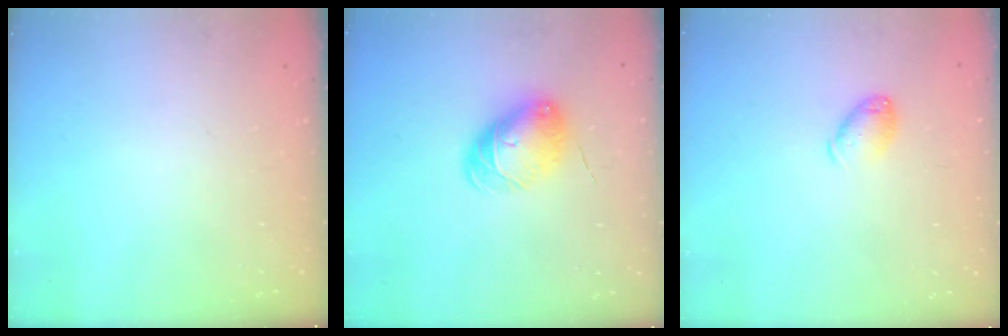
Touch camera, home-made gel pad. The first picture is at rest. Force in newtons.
{"total": 8.5, "press": 8.5, "slide": 0.4}
{"total": 7.3, "press": 7.3, "slide": 0.8}